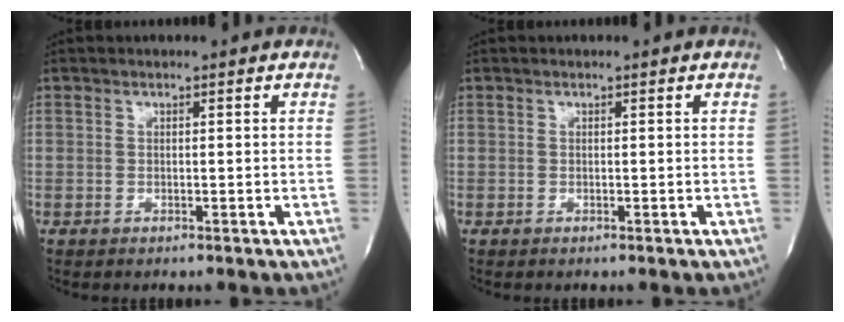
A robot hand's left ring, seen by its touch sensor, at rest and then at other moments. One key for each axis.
{"total": 0.0}